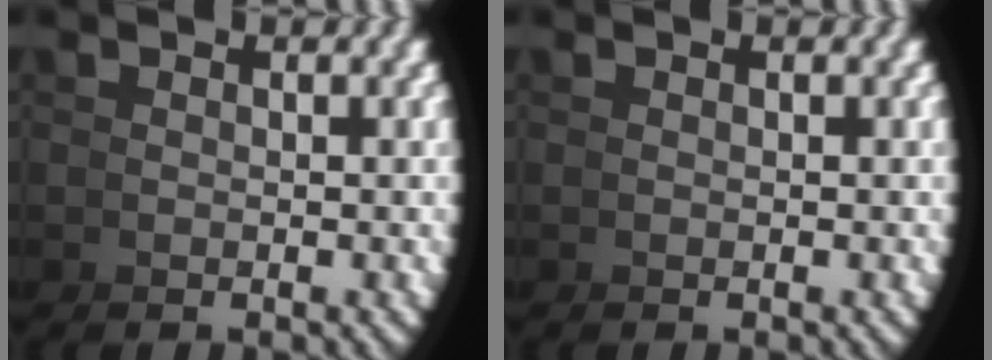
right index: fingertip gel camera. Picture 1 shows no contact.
{"total": 0.0}